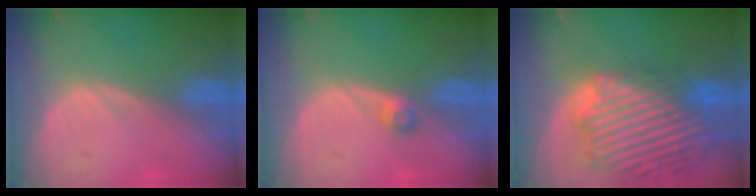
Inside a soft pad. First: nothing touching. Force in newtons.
{"total": 1.8, "press": 1.6, "slide": 0.8}
{"total": 14.6, "press": 12.5, "slide": 7.5}